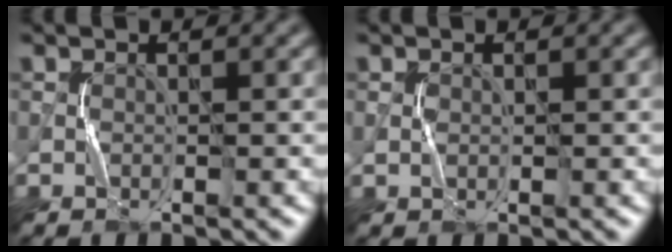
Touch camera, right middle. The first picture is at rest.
{"total": 0.0}